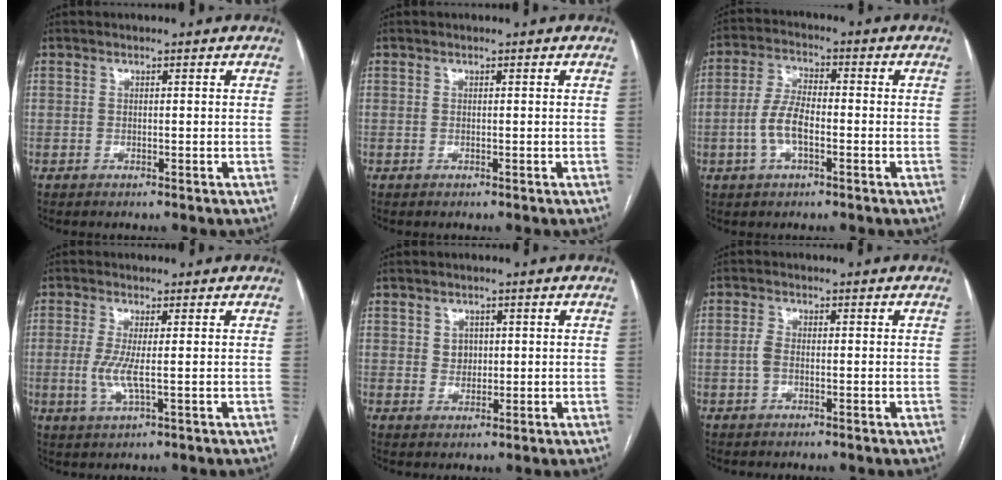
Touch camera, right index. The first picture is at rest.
{"total": 0.0}
{"total": 6.5, "force": [-1.8, 2.6, 5.6], "torque": [-0.126, 0.009, -0.037]}
{"total": 4.4, "force": [-0.3, 0.4, 4.4], "torque": [-0.101, -0.011, -0.005]}
{"total": 2.3, "force": [0.6, 2.0, 1.0], "torque": [-0.013, 0.001, 0.011]}
{"total": 1.9, "force": [-0.4, 1.0, 1.5], "torque": [-0.034, 0.004, -0.009]}